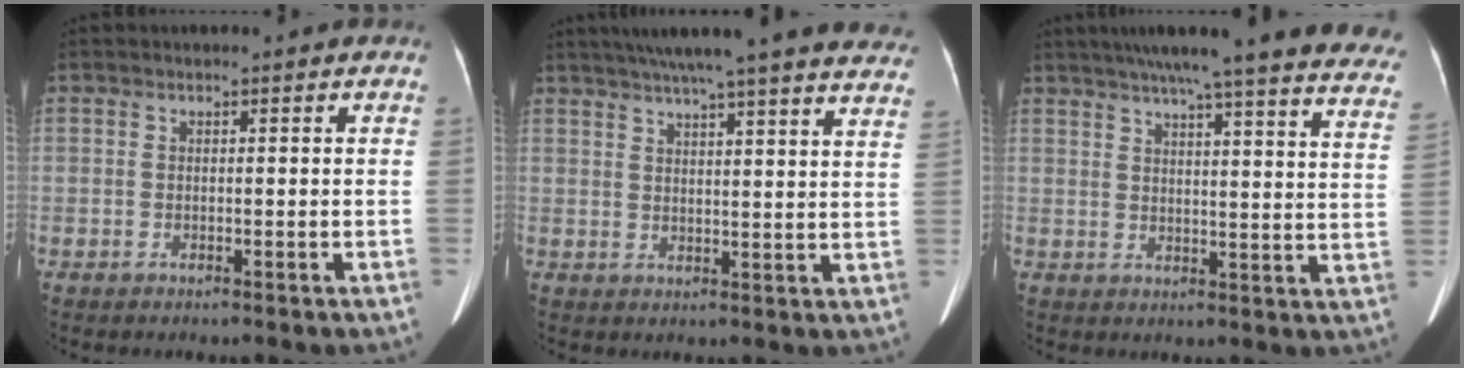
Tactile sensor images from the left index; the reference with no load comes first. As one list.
[{"total": 27.5, "force": [24.2, 1.7, 13.0], "torque": [-0.196, -0.019, 0.293]}, {"total": 29.5, "force": [26.0, 1.9, 13.8], "torque": [-0.167, -0.058, 0.300]}]